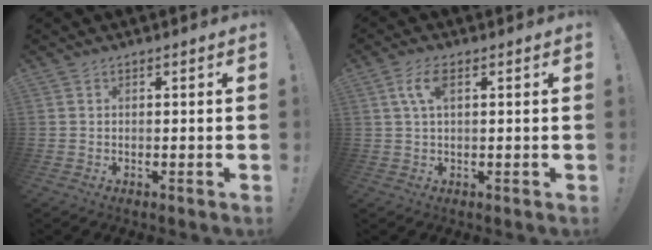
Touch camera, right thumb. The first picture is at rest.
{"total": 5.2, "force": [1.6, 2.0, 4.5], "torque": [-0.085, 0.004, 0.027]}